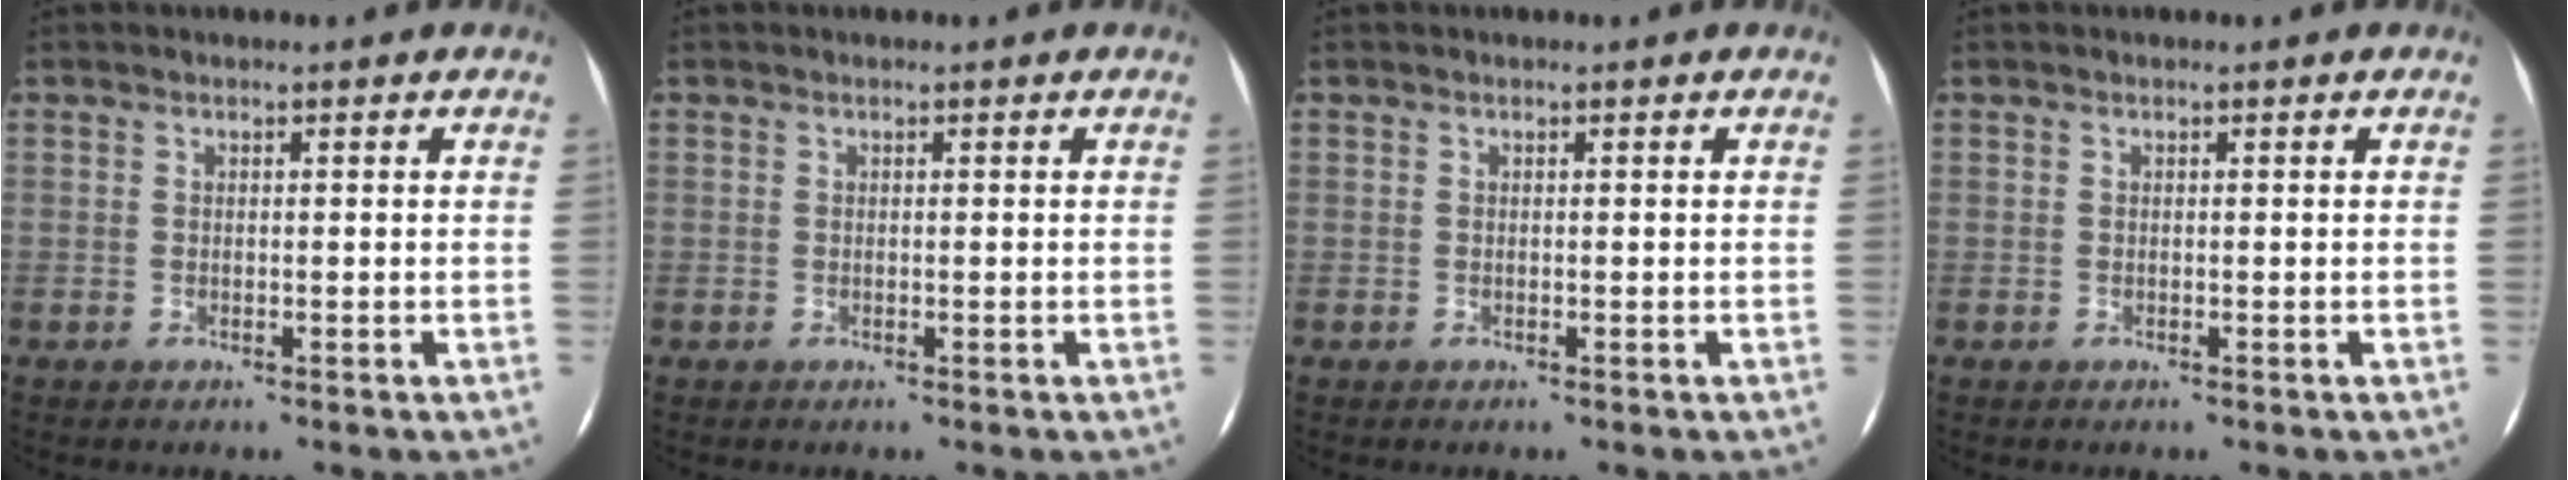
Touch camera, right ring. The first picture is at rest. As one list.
[{"total": 0.0}, {"total": 0.0}, {"total": 0.0}]